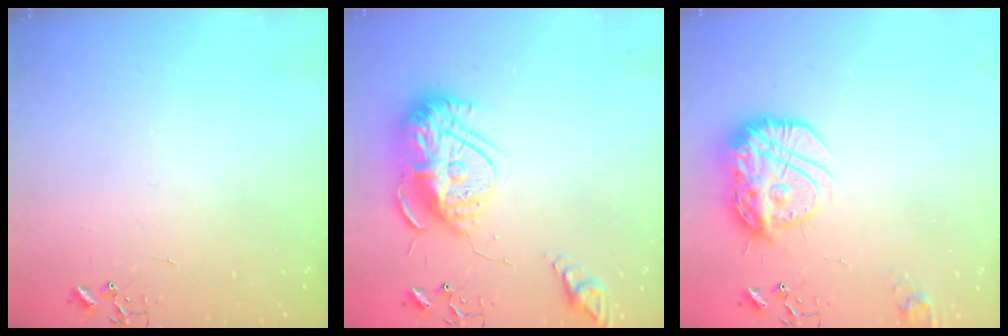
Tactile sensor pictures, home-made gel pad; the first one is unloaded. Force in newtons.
{"total": 17.0, "press": 16.9, "slide": 1.5}
{"total": 19.1, "press": 19.1, "slide": 1.1}